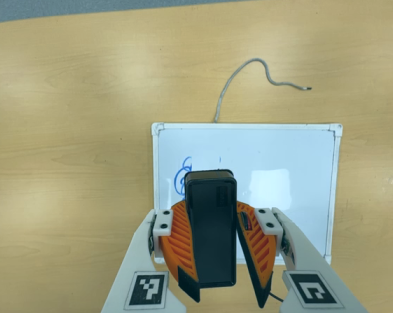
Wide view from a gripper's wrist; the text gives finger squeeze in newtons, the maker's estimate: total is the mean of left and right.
{"total": 10.0, "left": 10.6, "right": 9.4}